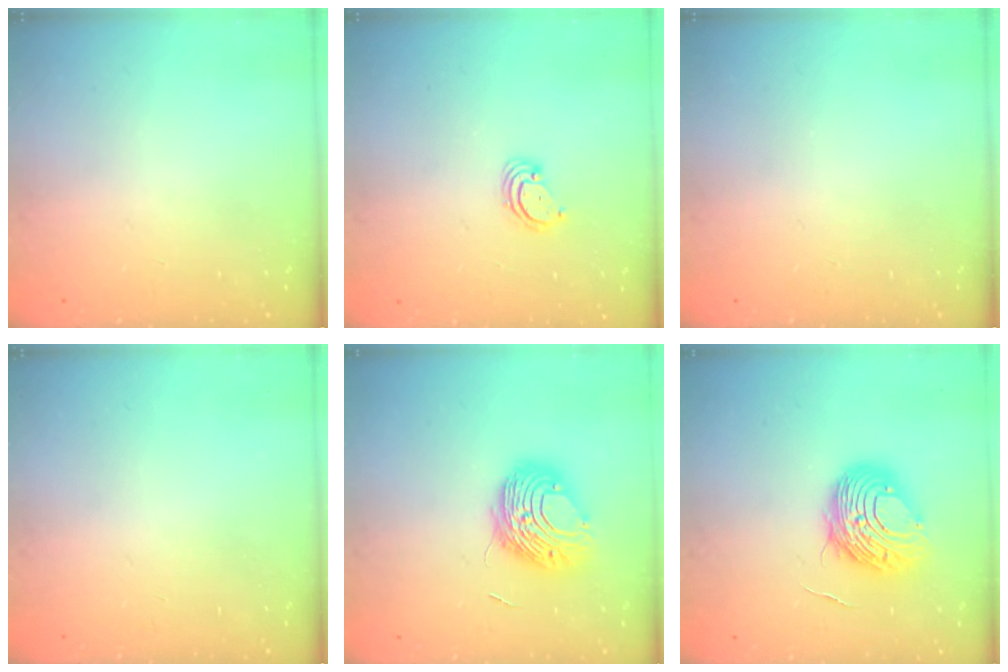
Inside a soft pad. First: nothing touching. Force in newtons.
{"total": 3.6, "press": 3.6, "slide": 0.4}
{"total": 0.0}
{"total": 0.0}
{"total": 9.8, "press": 9.7, "slide": 1.2}
{"total": 9.5, "press": 9.5, "slide": 1.0}